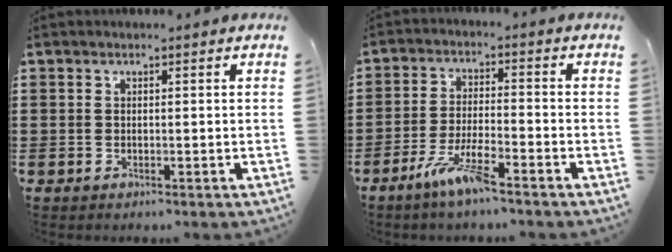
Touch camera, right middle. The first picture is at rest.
{"total": 6.5, "force": [-4.5, 0.7, 4.7], "torque": [-0.100, -0.007, -0.084]}